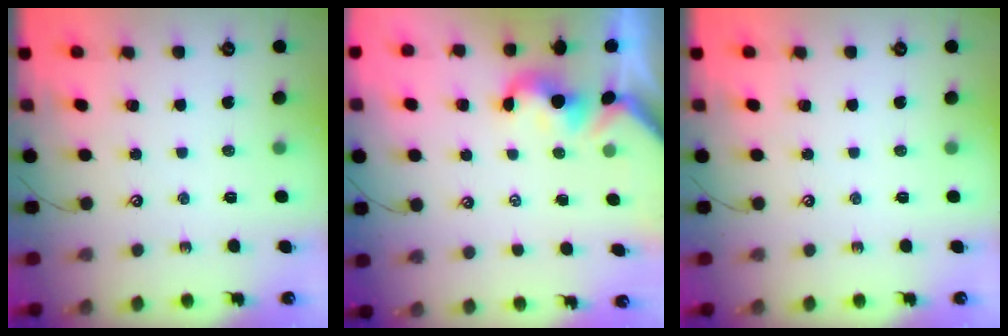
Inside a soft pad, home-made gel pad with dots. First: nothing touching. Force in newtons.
{"total": 1.1, "press": 1.0, "slide": 0.4}
{"total": 0.0}